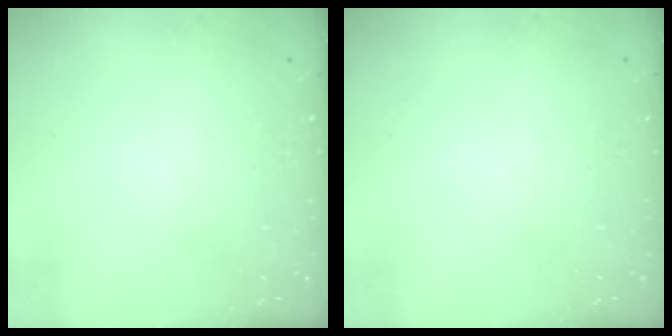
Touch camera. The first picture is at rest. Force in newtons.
{"total": 0.0}